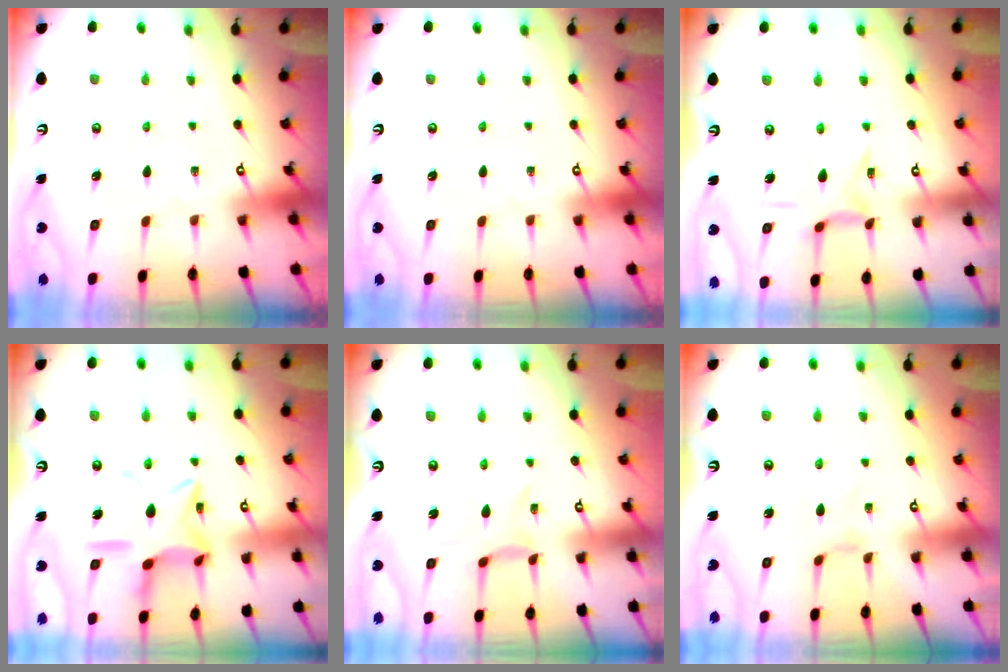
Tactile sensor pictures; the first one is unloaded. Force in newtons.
{"total": 0.0}
{"total": 6.8, "press": 6.8, "slide": 0.5}
{"total": 12.8, "press": 12.7, "slide": 1.0}
{"total": 2.4, "press": 2.4, "slide": 0.4}
{"total": 1.1, "press": 1.1, "slide": 0.4}